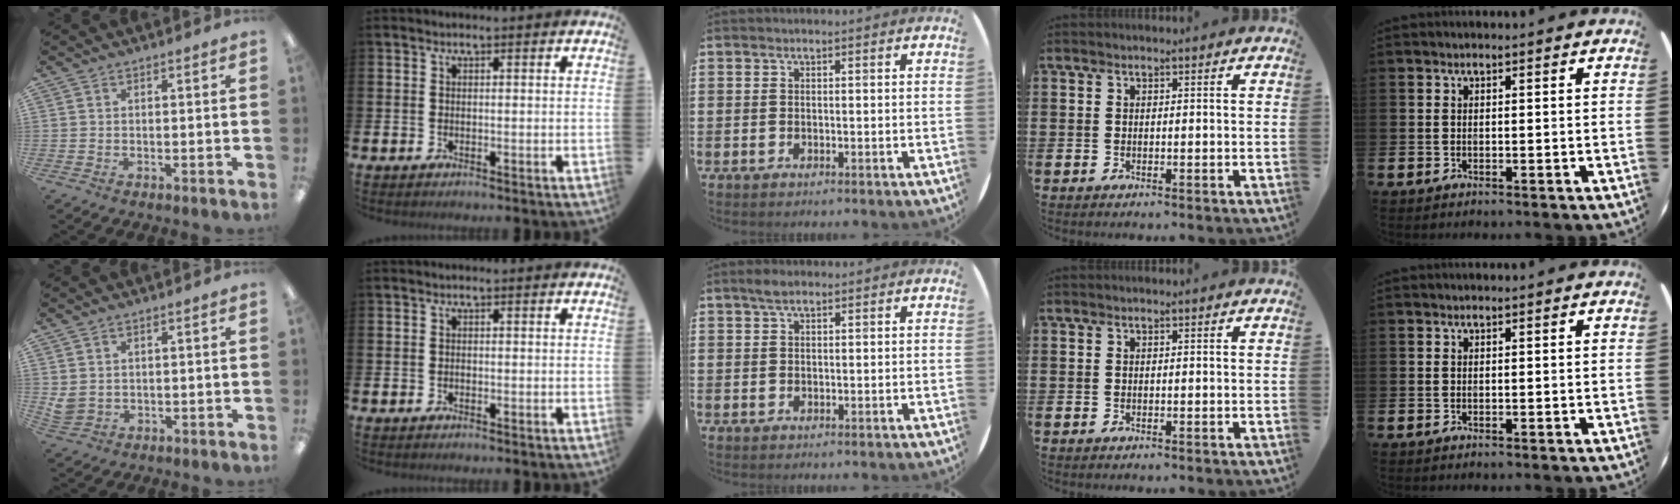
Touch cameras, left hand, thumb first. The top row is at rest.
{"thumb": {"total": 3.3, "force": [1.5, 2.6, 1.4], "torque": [-0.031, 0.000, 0.030]}, "middle": {"total": 1.9, "force": [1.3, 0.8, 1.1], "torque": [-0.015, 0.002, 0.022]}}